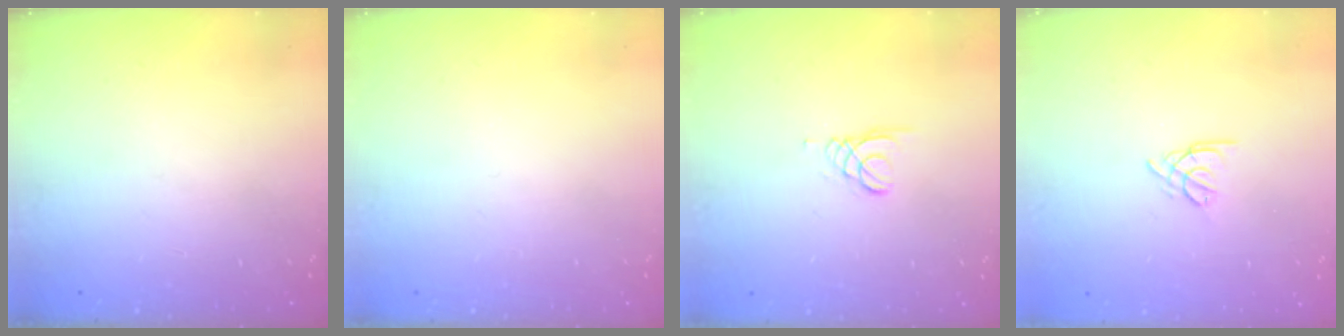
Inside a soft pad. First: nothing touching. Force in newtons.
{"total": 0.0}
{"total": 1.5, "press": 1.5, "slide": 0.1}
{"total": 3.4, "press": 3.3, "slide": 0.6}